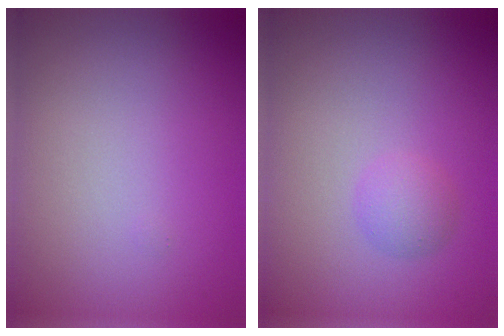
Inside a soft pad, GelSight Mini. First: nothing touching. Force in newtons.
{"total": 1.5, "press": 1.5, "slide": 0.0}